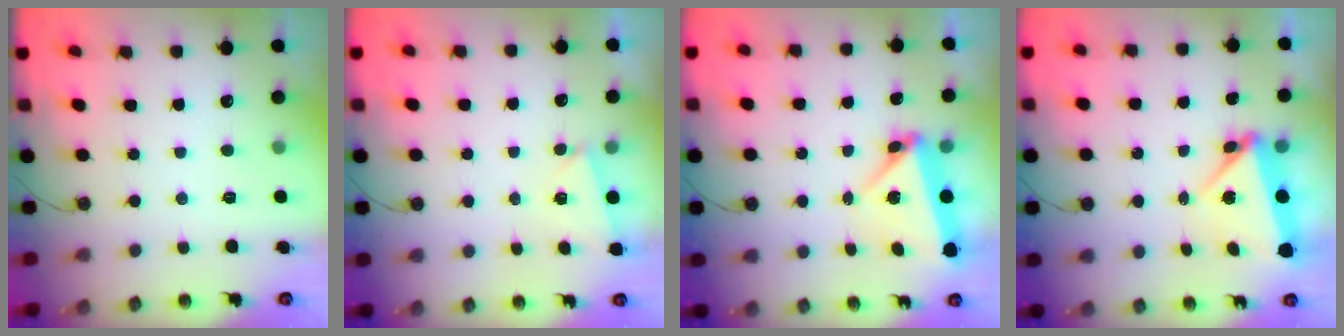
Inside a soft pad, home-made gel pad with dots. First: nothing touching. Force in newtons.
{"total": 2.7, "press": 1.7, "slide": 2.1}
{"total": 9.1, "press": 4.7, "slide": 7.8}
{"total": 6.3, "press": 5.3, "slide": 3.4}